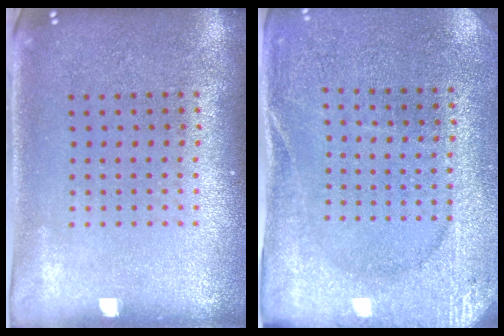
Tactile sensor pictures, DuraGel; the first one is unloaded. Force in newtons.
{"total": 2.6, "press": 2.5, "slide": 0.5}